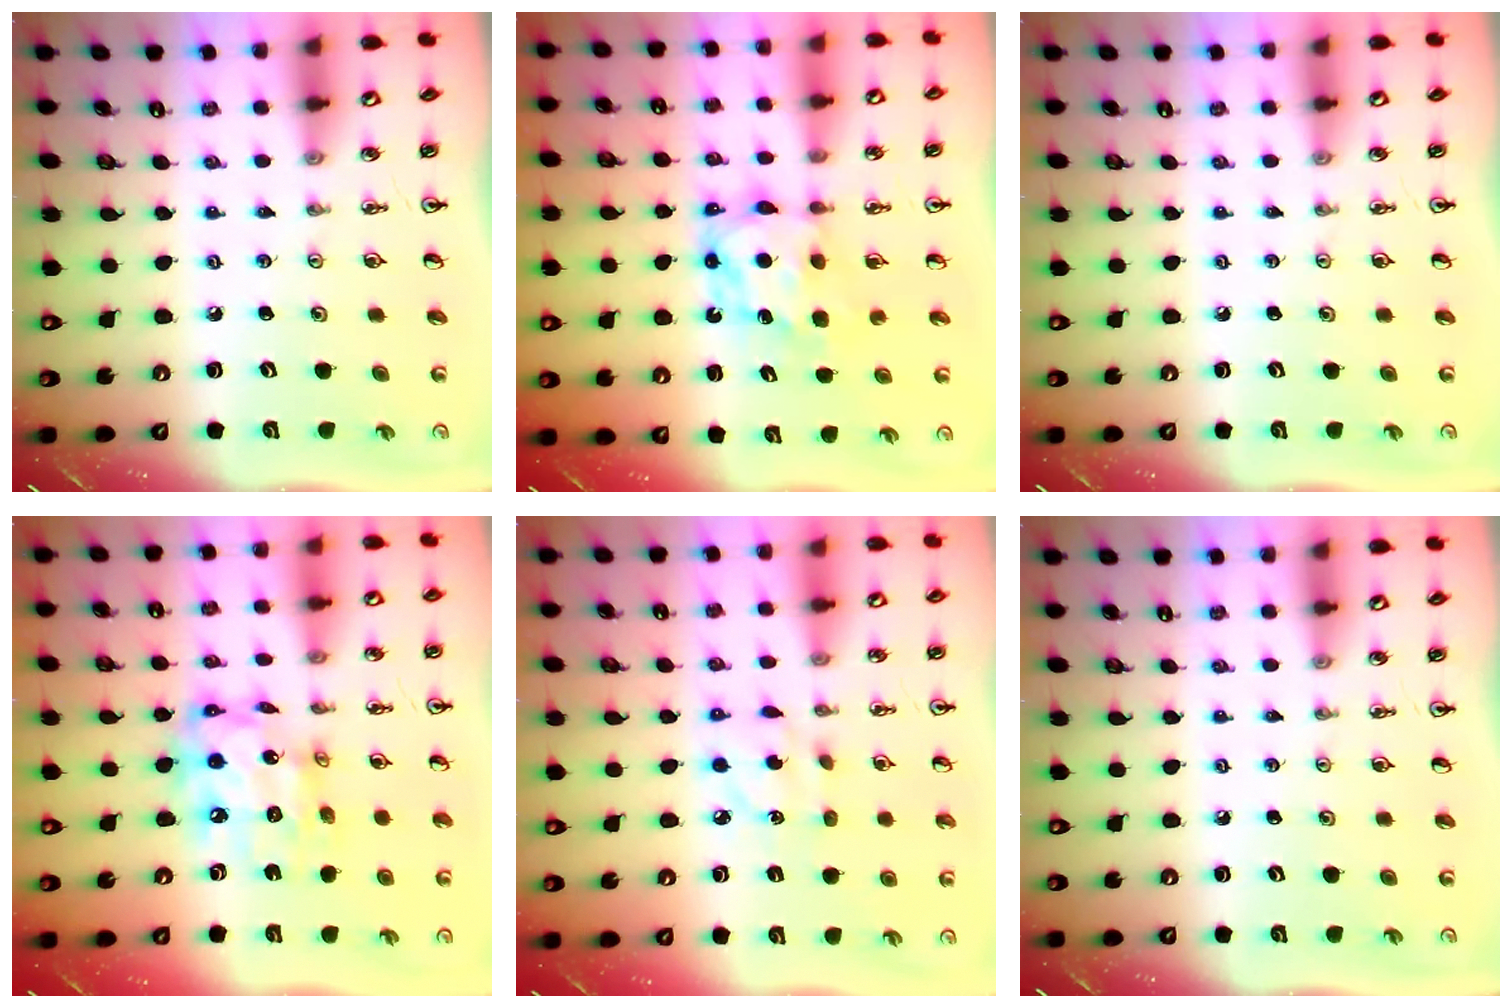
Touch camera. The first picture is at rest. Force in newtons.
{"total": 6.9, "press": 6.9, "slide": 0.3}
{"total": 0.0}
{"total": 14.1, "press": 14.1, "slide": 1.0}
{"total": 5.6, "press": 5.6, "slide": 0.4}
{"total": 0.0}